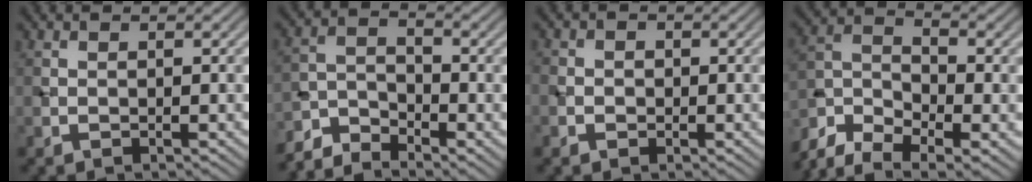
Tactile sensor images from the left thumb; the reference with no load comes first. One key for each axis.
{"total": 5.7, "fx": -5.0, "fy": 1.7, "fz": 2.2, "tx": -0.046, "ty": -0.008, "tz": -0.111}
{"total": 1.7, "fx": -0.4, "fy": 1.6, "fz": 0.5, "tx": -0.004, "ty": -0.001, "tz": -0.011}
{"total": 10.4, "fx": -7.0, "fy": 3.9, "fz": 6.6, "tx": -0.146, "ty": -0.020, "tz": -0.144}